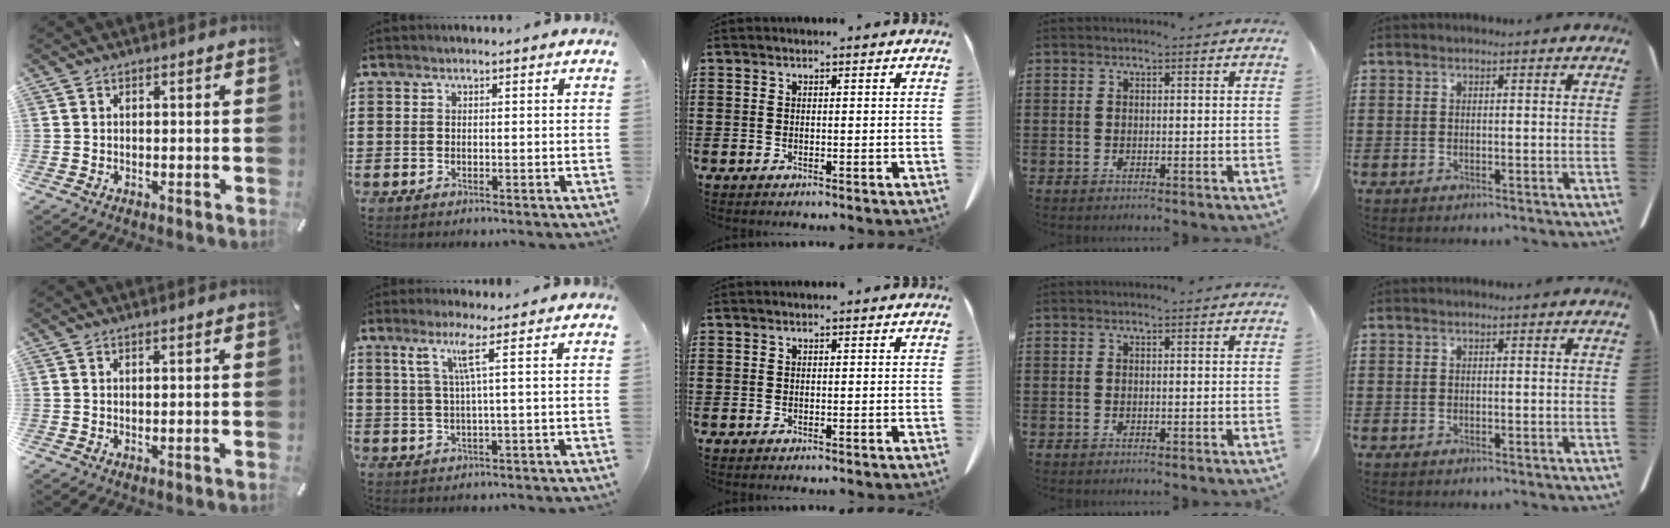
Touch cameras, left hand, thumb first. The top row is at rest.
{"thumb": {"total": 1.2, "force": [0.4, -0.1, 1.2], "torque": [-0.022, -0.003, 0.007]}, "index": {"total": 4.9, "force": [1.9, -0.7, 4.5], "torque": [-0.096, -0.003, 0.026]}}